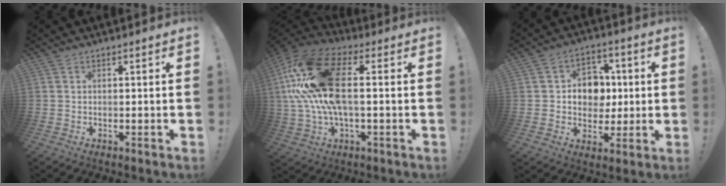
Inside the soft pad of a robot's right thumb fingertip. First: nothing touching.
{"total": 22.7, "force": [2.5, 11.5, 19.4], "torque": [-0.375, 0.008, 0.045]}
{"total": 10.4, "force": [0.9, 9.3, 4.4], "torque": [-0.055, 0.002, 0.027]}